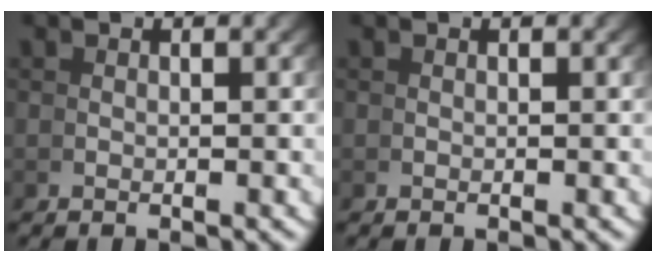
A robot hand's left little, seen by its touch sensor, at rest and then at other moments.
{"total": 0.0}